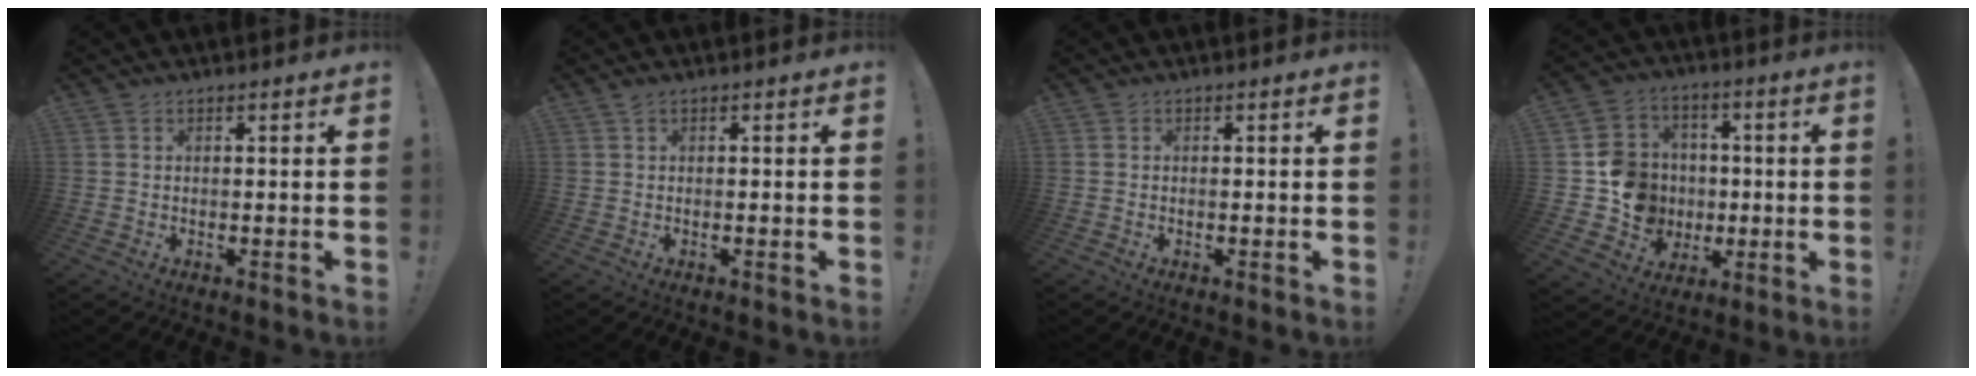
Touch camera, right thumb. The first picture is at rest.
{"total": 1.0, "force": [0.6, 0.1, 0.8], "torque": [-0.009, -0.003, 0.009]}
{"total": 0.0}
{"total": 13.3, "force": [-1.6, 12.5, 4.2], "torque": [-0.053, 0.020, -0.015]}